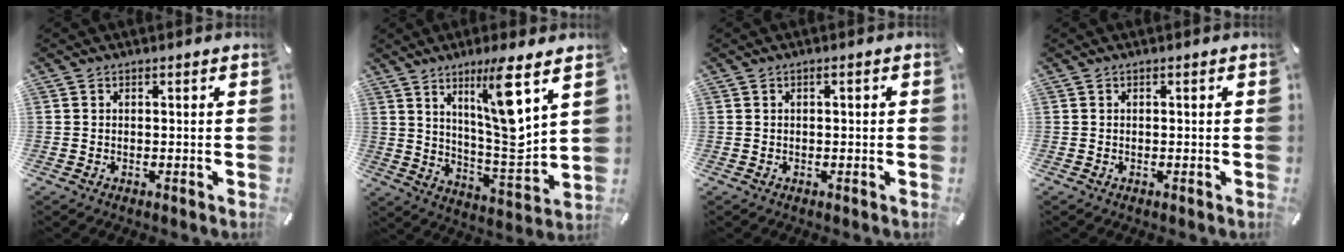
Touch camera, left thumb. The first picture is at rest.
{"total": 14.9, "force": [7.7, 2.6, 12.5], "torque": [-0.210, -0.047, 0.119]}
{"total": 1.0, "force": [-0.2, 0.3, 0.9], "torque": [-0.016, 0.002, -0.004]}
{"total": 0.0}